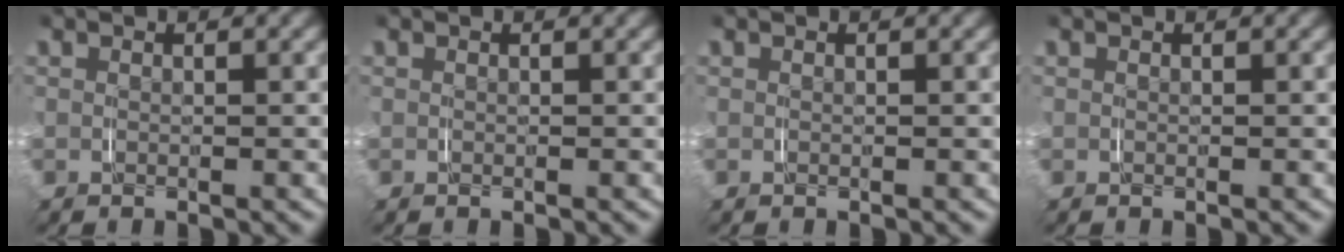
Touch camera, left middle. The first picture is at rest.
{"total": 0.0}
{"total": 0.0}
{"total": 0.0}